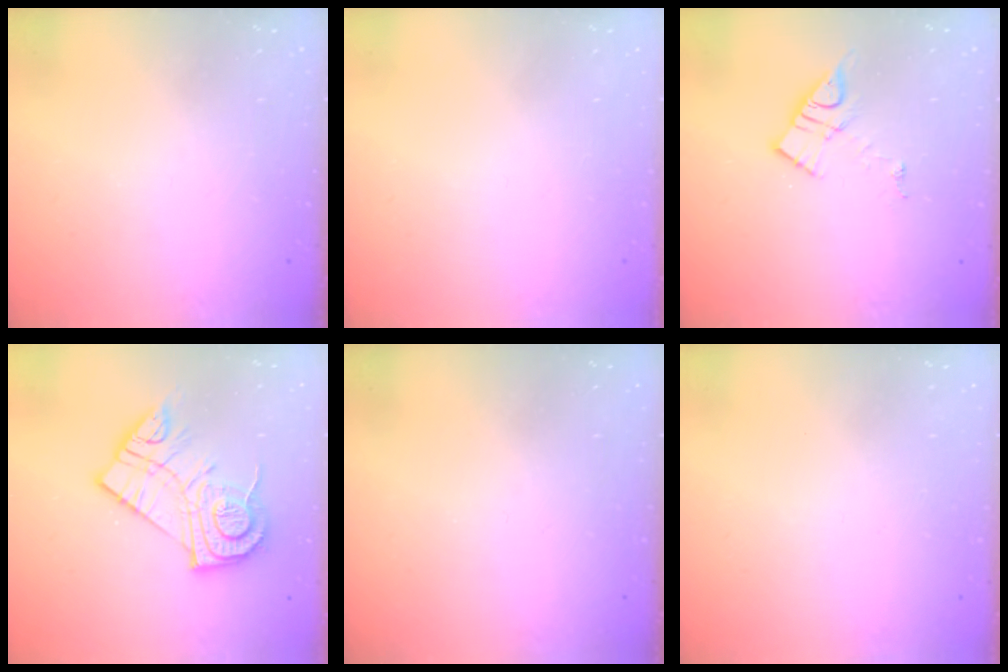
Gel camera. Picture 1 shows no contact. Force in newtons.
{"total": 1.5, "press": 1.5, "slide": 0.1}
{"total": 9.4, "press": 9.4, "slide": 0.5}
{"total": 16.1, "press": 16.1, "slide": 1.5}
{"total": 0.0}
{"total": 1.6, "press": 1.6, "slide": 0.1}